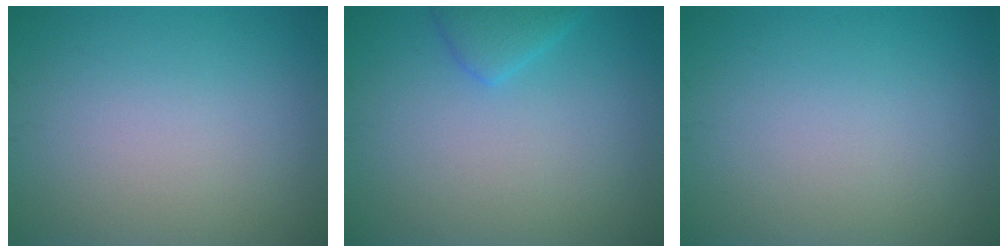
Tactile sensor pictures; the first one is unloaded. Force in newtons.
{"total": 2.0, "press": 1.9, "slide": 0.2}
{"total": 0.0}